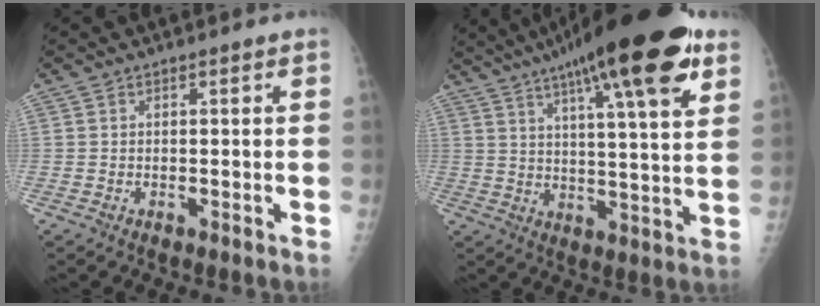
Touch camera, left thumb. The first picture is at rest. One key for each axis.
{"total": 23.1, "fx": 13.3, "fy": 4.8, "fz": 18.2, "tx": -0.271, "ty": -0.022, "tz": 0.195}